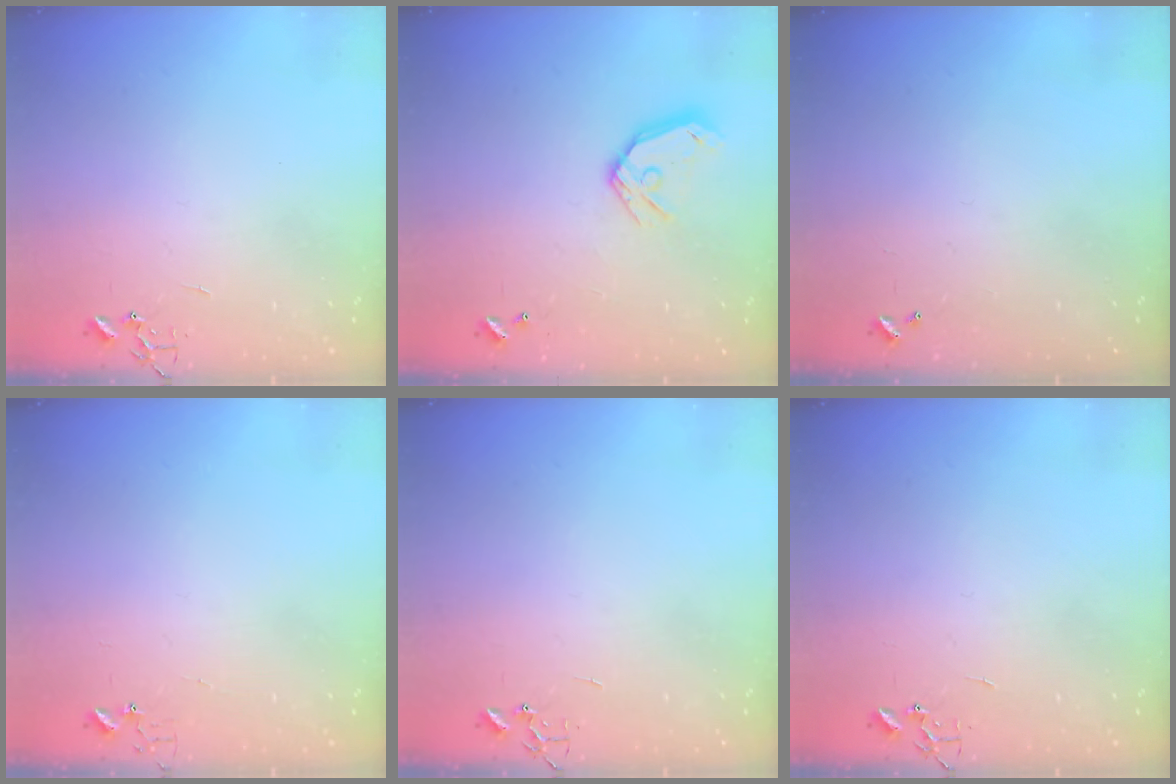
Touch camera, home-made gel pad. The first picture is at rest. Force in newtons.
{"total": 11.2, "press": 11.0, "slide": 1.8}
{"total": 0.0}
{"total": 3.6, "press": 3.6, "slide": 0.3}
{"total": 0.0}
{"total": 0.0}